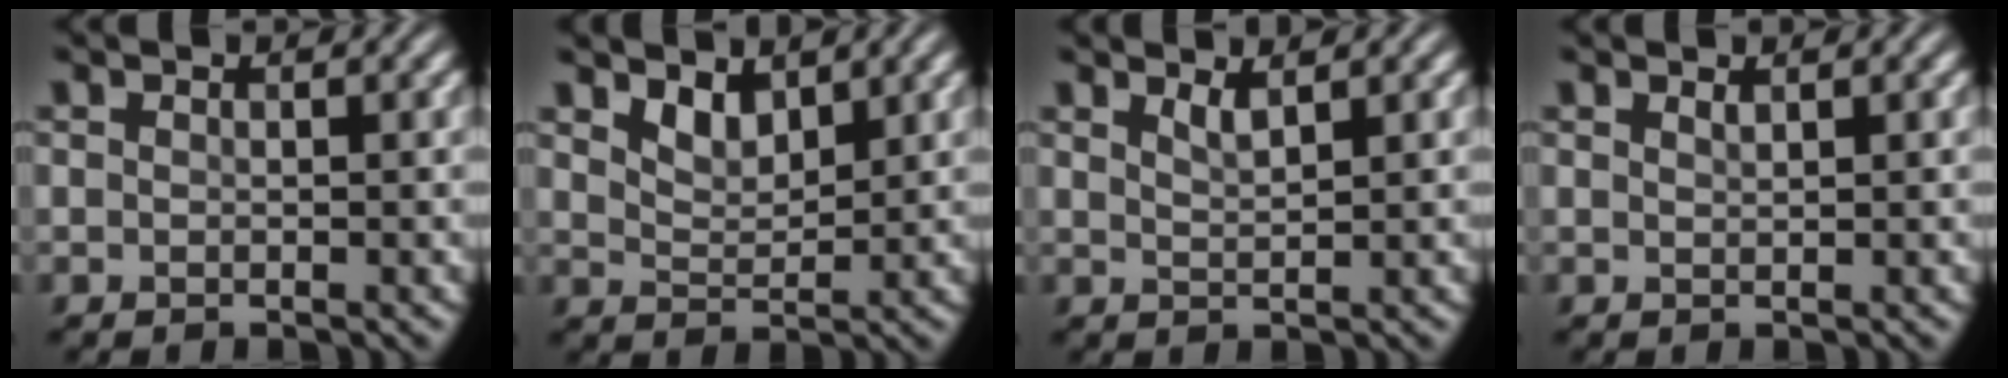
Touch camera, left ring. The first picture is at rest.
{"total": 2.2, "force": [1.8, 0.9, 1.0], "torque": [-0.023, -0.006, 0.035]}
{"total": 1.4, "force": [1.1, 0.4, 0.9], "torque": [-0.013, -0.001, 0.019]}
{"total": 0.6, "force": [0.5, 0.1, 0.3], "torque": [-0.003, -0.001, 0.011]}